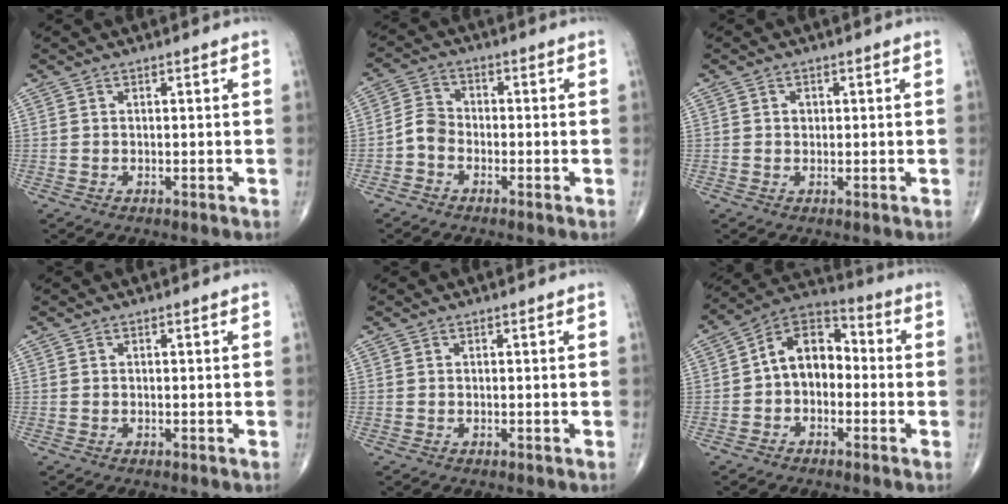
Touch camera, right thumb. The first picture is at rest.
{"total": 4.1, "force": [-1.9, 3.0, 2.0], "torque": [-0.030, 0.017, -0.047]}
{"total": 1.2, "force": [0.2, 1.1, 0.6], "torque": [-0.004, 0.001, 0.003]}
{"total": 0.0}
{"total": 0.0}
{"total": 10.6, "force": [-0.8, 7.5, 7.4], "torque": [-0.093, 0.041, -0.035]}